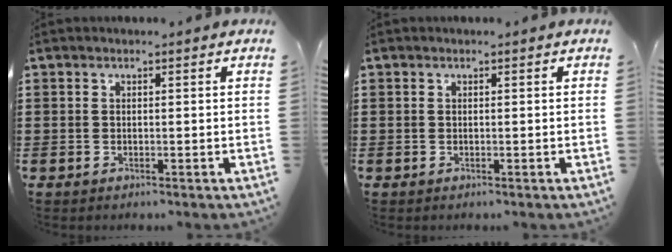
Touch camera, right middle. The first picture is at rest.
{"total": 0.0}